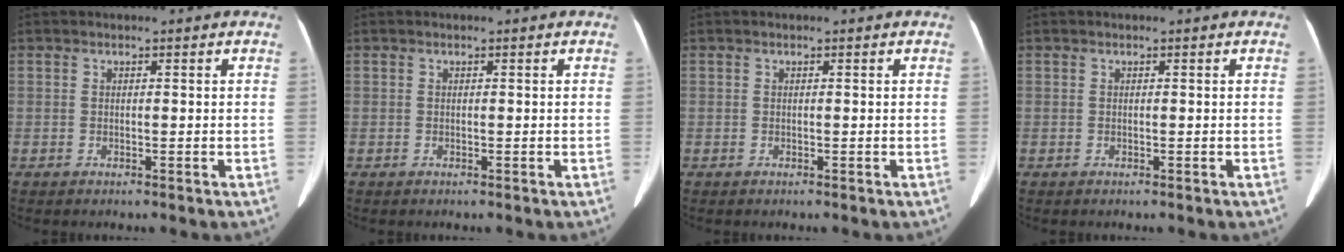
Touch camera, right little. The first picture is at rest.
{"total": 0.0}
{"total": 0.0}
{"total": 0.0}